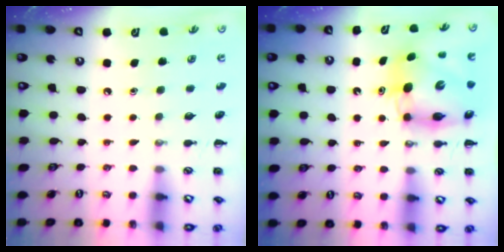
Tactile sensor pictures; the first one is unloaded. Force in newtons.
{"total": 7.6, "press": 7.3, "slide": 2.1}